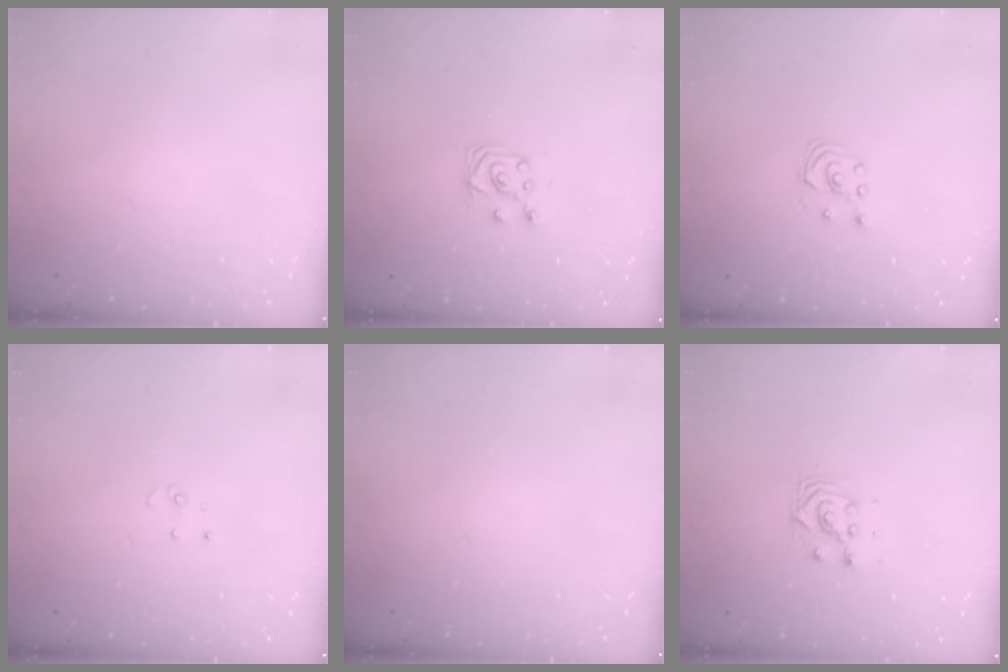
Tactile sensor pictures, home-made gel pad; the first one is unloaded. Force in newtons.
{"total": 4.9, "press": 4.8, "slide": 0.5}
{"total": 1.9, "press": 1.9, "slide": 0.2}
{"total": 2.7, "press": 2.7, "slide": 0.2}
{"total": 0.0}
{"total": 4.6, "press": 4.6, "slide": 0.2}